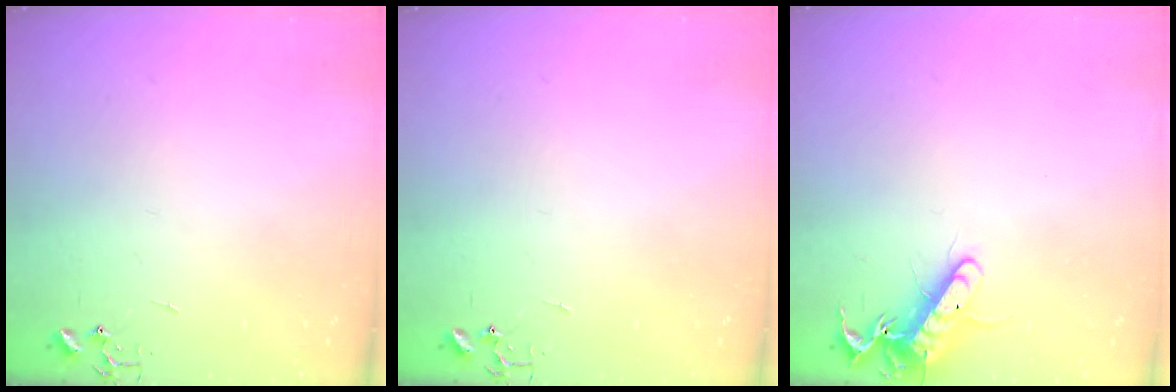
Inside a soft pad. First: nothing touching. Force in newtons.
{"total": 0.0}
{"total": 13.7, "press": 13.6, "slide": 1.5}